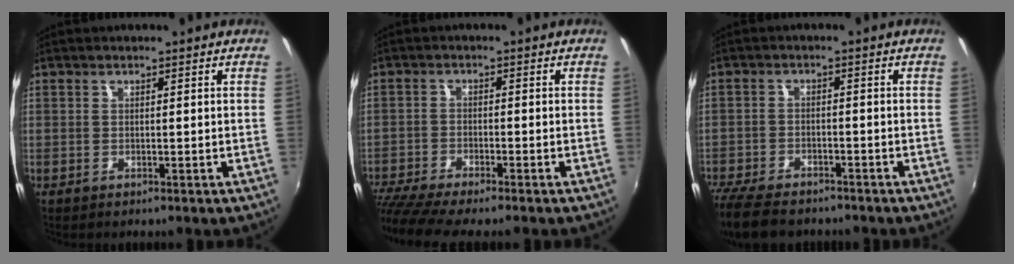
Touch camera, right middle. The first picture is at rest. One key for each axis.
{"total": 8.5, "fx": -7.5, "fy": 0.1, "fz": 4.0, "tx": -0.104, "ty": -0.036, "tz": -0.132}
{"total": 11.4, "fx": -9.4, "fy": 4.1, "fz": 5.0, "tx": -0.134, "ty": -0.030, "tz": -0.165}